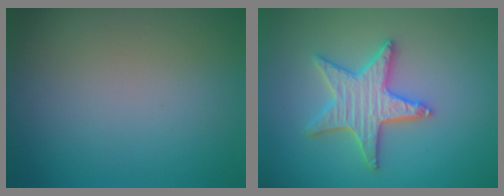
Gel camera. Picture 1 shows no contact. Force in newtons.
{"total": 4.2, "press": 4.1, "slide": 0.8}